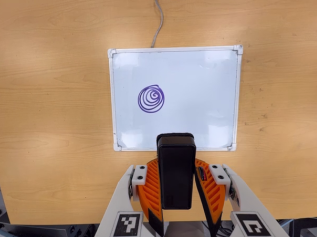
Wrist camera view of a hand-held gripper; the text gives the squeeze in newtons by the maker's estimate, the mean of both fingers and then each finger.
{"total": 6.0, "left": 5.1, "right": 6.9}